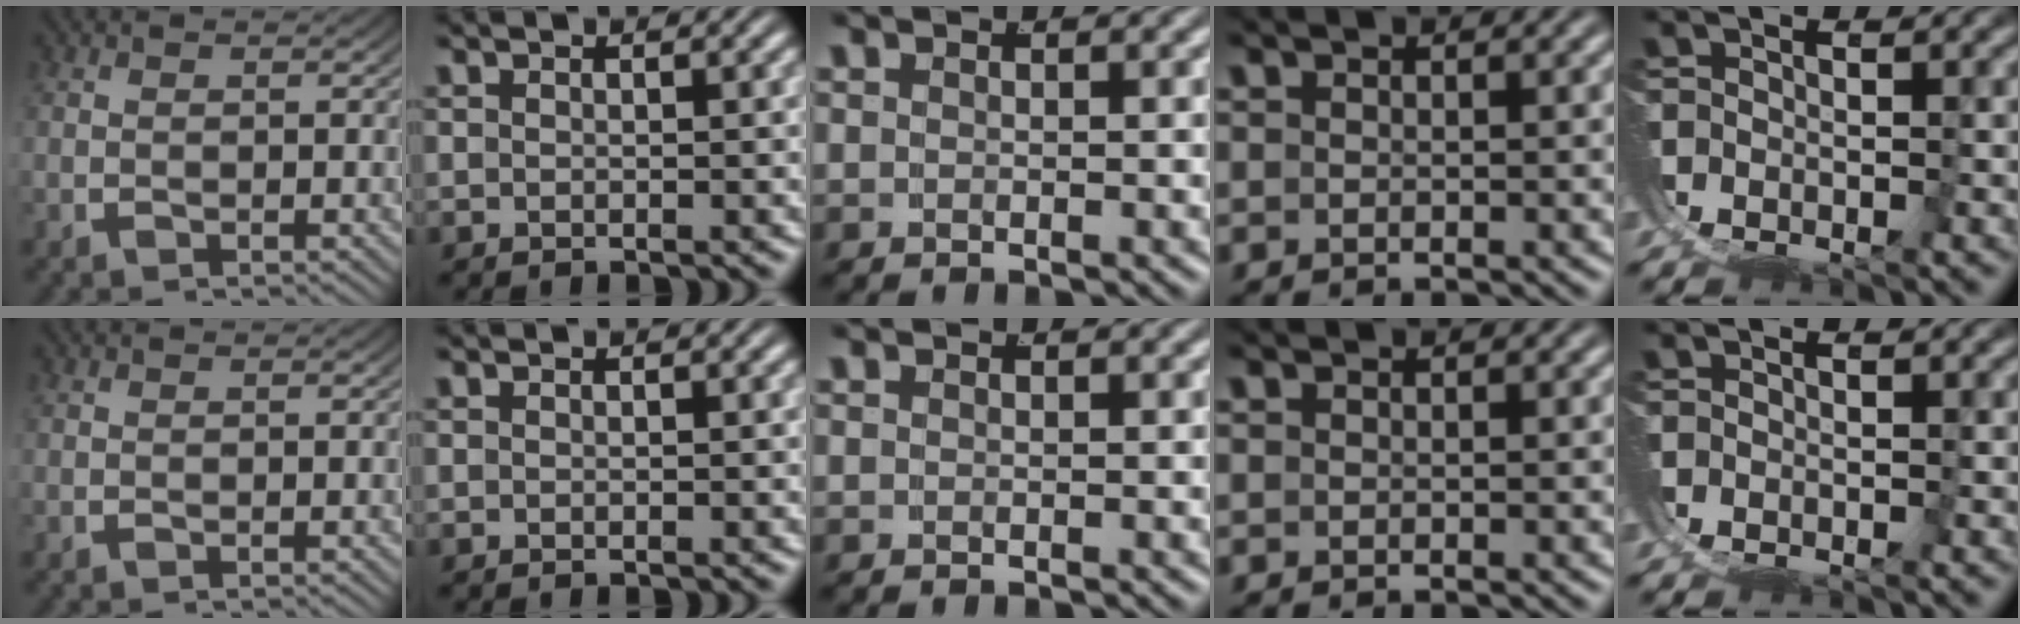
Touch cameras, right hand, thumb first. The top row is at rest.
{}